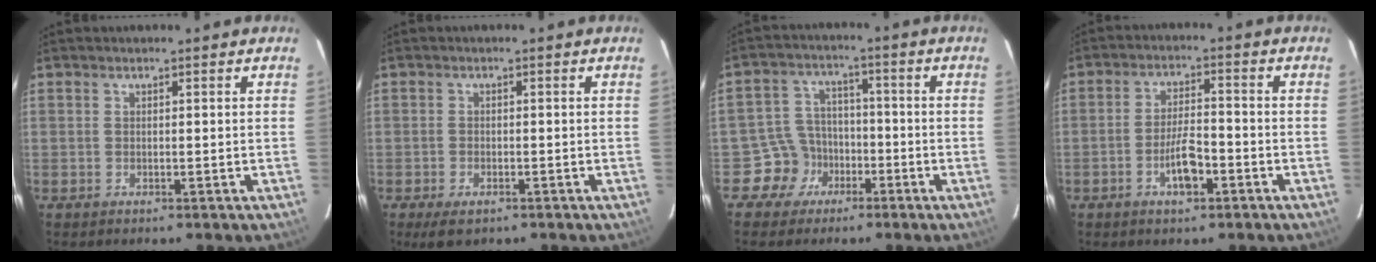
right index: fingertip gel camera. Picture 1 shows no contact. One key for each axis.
{"total": 4.1, "fx": -2.7, "fy": 1.9, "fz": 2.5, "tx": -0.059, "ty": -0.013, "tz": -0.046}
{"total": 6.7, "fx": -3.8, "fy": 5.5, "fz": 0.6, "tx": -0.028, "ty": 0.033, "tz": -0.065}
{"total": 6.2, "fx": -3.1, "fy": 2.1, "fz": 5.0, "tx": -0.099, "ty": 0.004, "tz": -0.051}